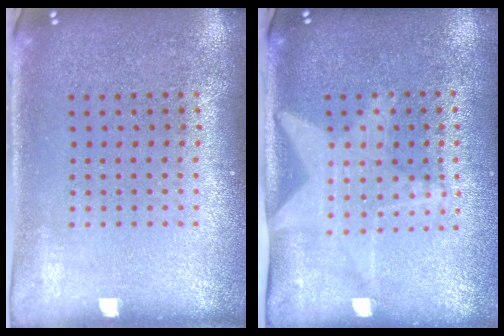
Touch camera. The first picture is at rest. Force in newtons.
{"total": 1.4, "press": 1.4, "slide": 0.3}